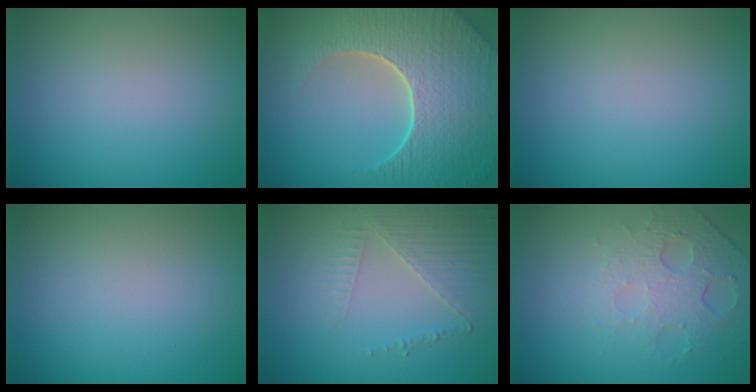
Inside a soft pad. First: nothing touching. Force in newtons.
{"total": 9.1, "press": 6.5, "slide": 6.3}
{"total": 0.0}
{"total": 0.0}
{"total": 3.7, "press": 3.1, "slide": 2.0}
{"total": 4.7, "press": 3.2, "slide": 3.5}